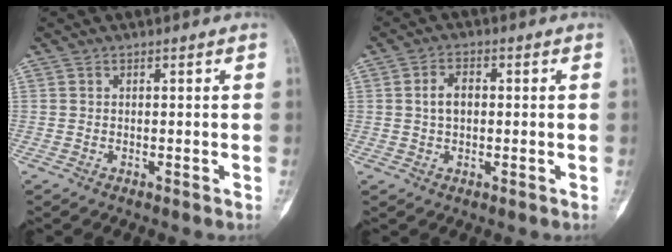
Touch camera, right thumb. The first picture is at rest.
{"total": 4.1, "force": [0.4, 2.6, 3.2], "torque": [-0.058, 0.009, 0.006]}